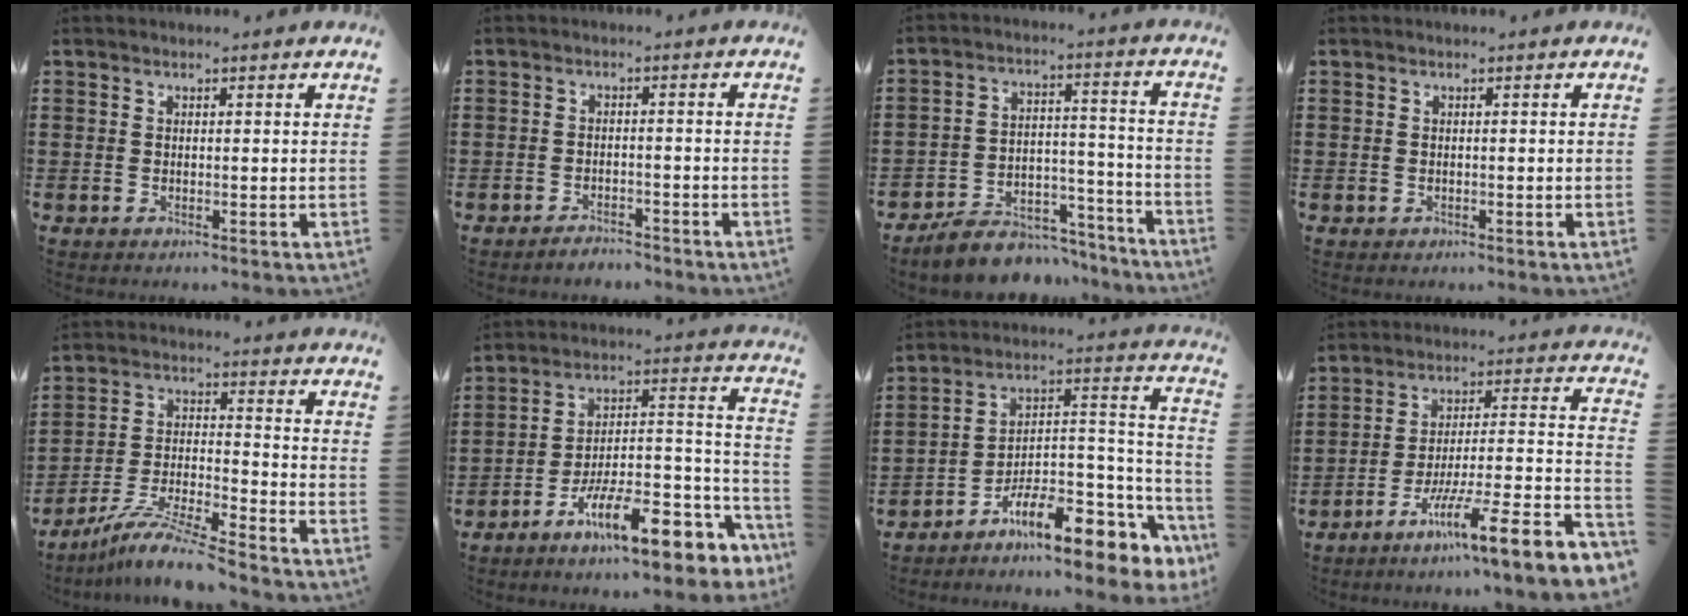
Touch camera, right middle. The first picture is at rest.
{"total": 2.0, "force": [-2.0, 0.3, 0.0], "torque": [-0.007, 0.003, -0.043]}
{"total": 7.7, "force": [-7.1, 2.6, 1.7], "torque": [-0.026, 0.030, -0.133]}
{"total": 0.0}
{"total": 9.1, "force": [-8.1, 0.1, 4.2], "torque": [-0.082, 0.003, -0.159]}
{"total": 12.3, "force": [-8.1, 3.3, 8.6], "torque": [-0.132, 0.008, -0.144]}
{"total": 9.4, "force": [-6.8, 3.1, 5.7], "torque": [-0.094, 0.005, -0.127]}
{"total": 8.9, "force": [-5.8, -0.5, 6.8], "torque": [-0.105, -0.023, -0.117]}